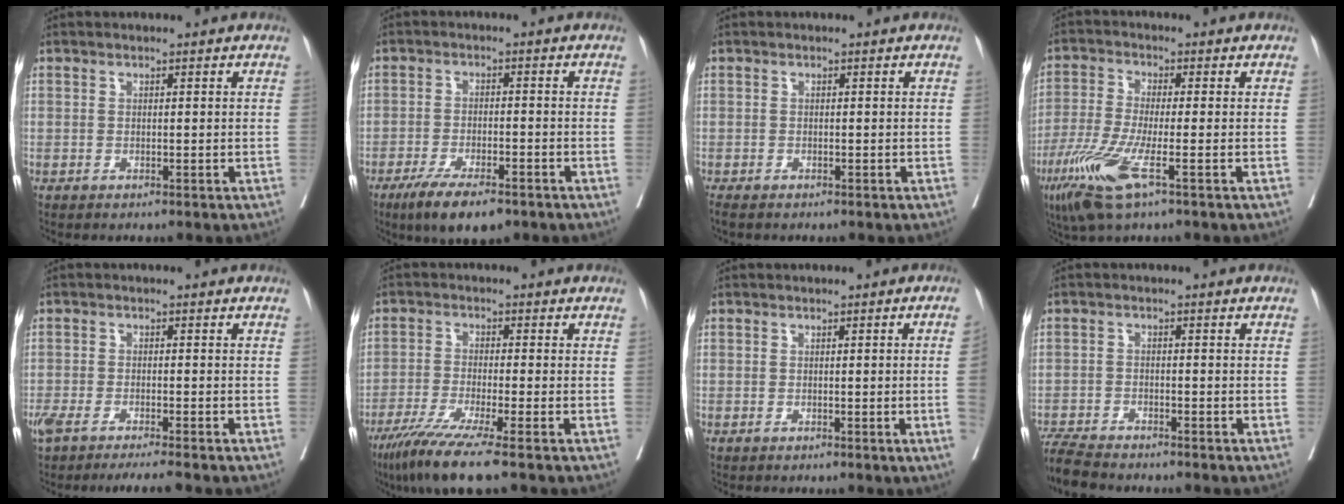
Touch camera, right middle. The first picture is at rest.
{"total": 8.6, "force": [-6.0, 2.2, 5.7], "torque": [-0.095, -0.014, -0.098]}
{"total": 1.9, "force": [-1.6, 0.6, 0.8], "torque": [-0.016, -0.007, -0.024]}
{"total": 9.1, "force": [-4.4, 0.9, 8.0], "torque": [-0.177, -0.024, -0.086]}
{"total": 6.8, "force": [-5.6, 0.3, 3.9], "torque": [-0.063, -0.008, -0.092]}
{"total": 8.9, "force": [-6.2, -0.9, 6.3], "torque": [-0.107, -0.028, -0.110]}
{"total": 2.7, "force": [-0.3, -1.1, 2.4], "torque": [-0.029, -0.002, -0.004]}
{"total": 6.4, "force": [-6.1, 0.7, 2.0], "torque": [-0.032, -0.019, -0.109]}